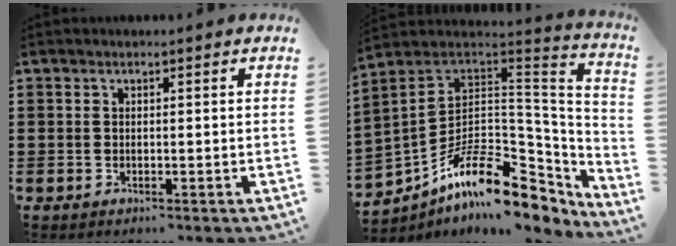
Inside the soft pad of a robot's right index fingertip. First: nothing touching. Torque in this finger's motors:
{"motor_torque": [0.08, -0.02, -0.12, -0.21]}